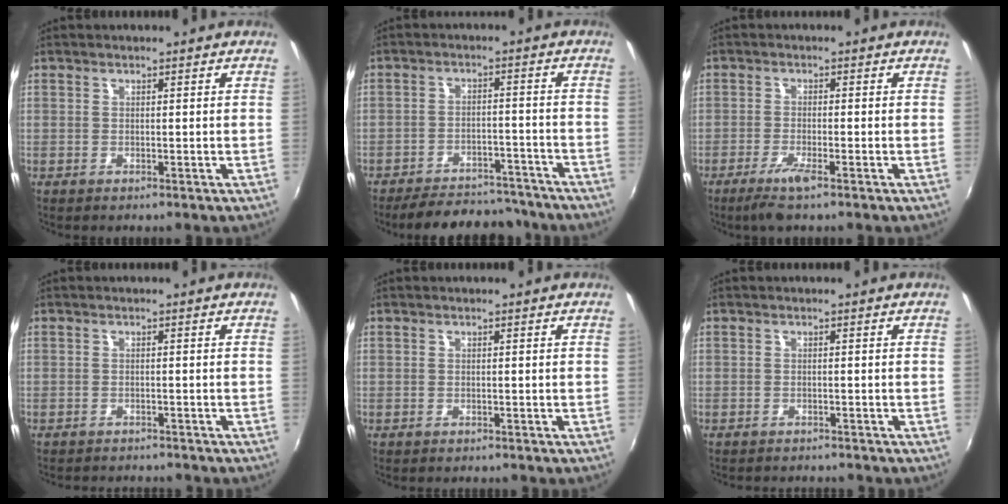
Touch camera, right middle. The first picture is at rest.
{"total": 14.3, "force": [-12.6, 4.9, 4.6], "torque": [-0.104, 0.019, -0.160]}
{"total": 4.1, "force": [-2.7, 0.2, 3.0], "torque": [-0.072, -0.011, -0.054]}
{"total": 5.7, "force": [-5.4, 1.2, 1.5], "torque": [-0.043, -0.012, -0.078]}
{"total": 1.4, "force": [-1.3, 0.4, 0.2], "torque": [-0.010, -0.008, -0.018]}
{"total": 4.4, "force": [-4.1, 0.9, 1.1], "torque": [-0.034, -0.013, -0.060]}